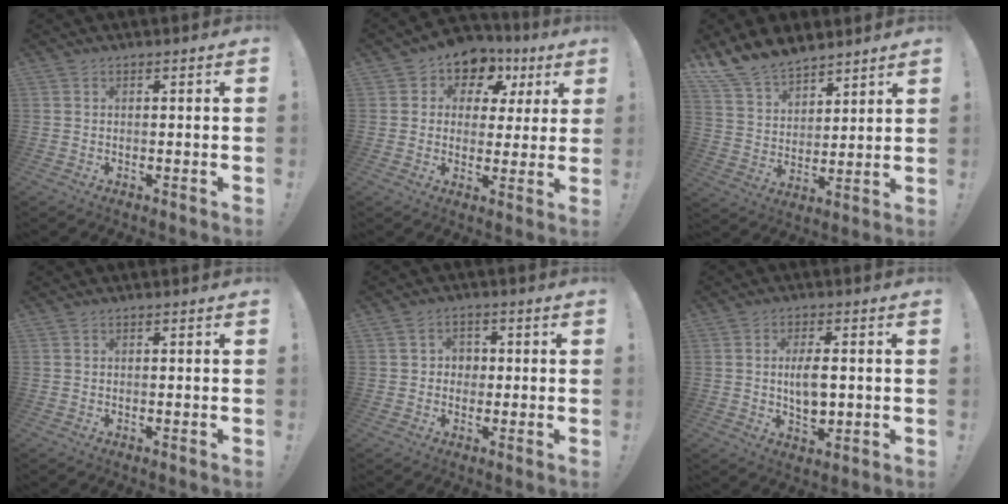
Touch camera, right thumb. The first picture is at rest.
{"total": 8.8, "force": [3.9, 7.1, 3.5], "torque": [-0.046, -0.027, 0.074]}
{"total": 12.1, "force": [10.6, 5.3, 2.6], "torque": [-0.066, -0.079, 0.206]}
{"total": 0.0}
{"total": 4.0, "force": [0.3, 3.9, 0.9], "torque": [-0.010, 0.004, 0.004]}
{"total": 7.0, "force": [0.3, 3.6, 6.0], "torque": [-0.090, 0.001, 0.002]}